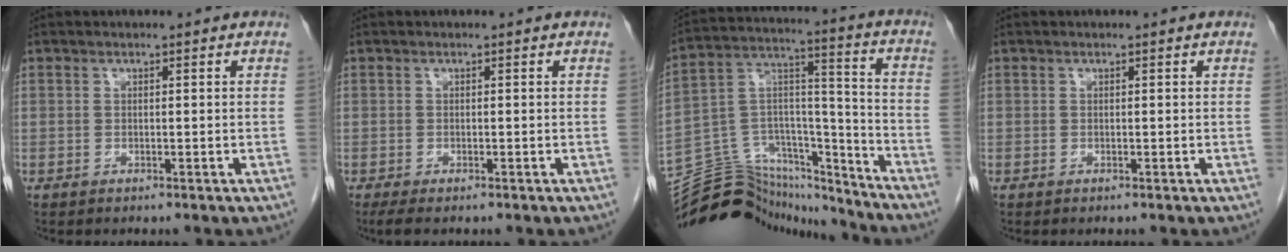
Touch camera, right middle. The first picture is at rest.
{"total": 2.4, "force": [-1.8, 0.7, 1.5], "torque": [-0.024, -0.008, -0.026]}
{"total": 21.0, "force": [-19.8, 5.7, 4.4], "torque": [-0.095, 0.053, -0.318]}
{"total": 0.0}